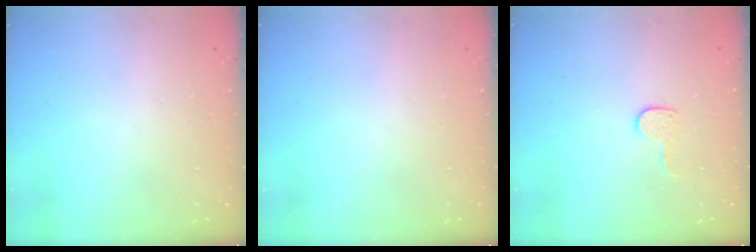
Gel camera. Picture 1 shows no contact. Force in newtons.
{"total": 0.0}
{"total": 6.7, "press": 6.7, "slide": 0.6}